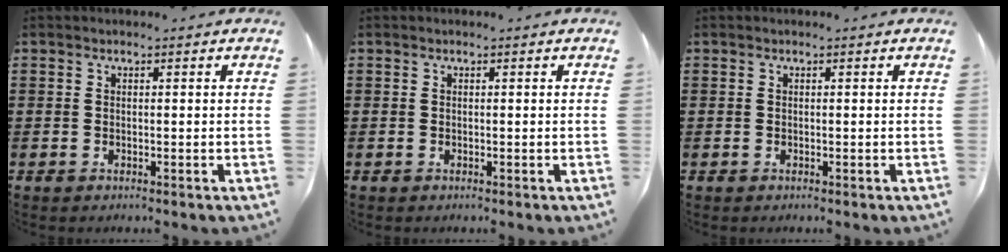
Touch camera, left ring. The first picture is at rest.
{"total": 0.0}
{"total": 0.0}